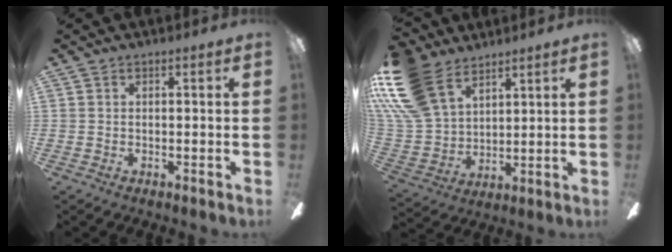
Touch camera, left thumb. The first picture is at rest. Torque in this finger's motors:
{"motor_torque": [0.45, 0.62, 1.33, -1.44, 0.59]}